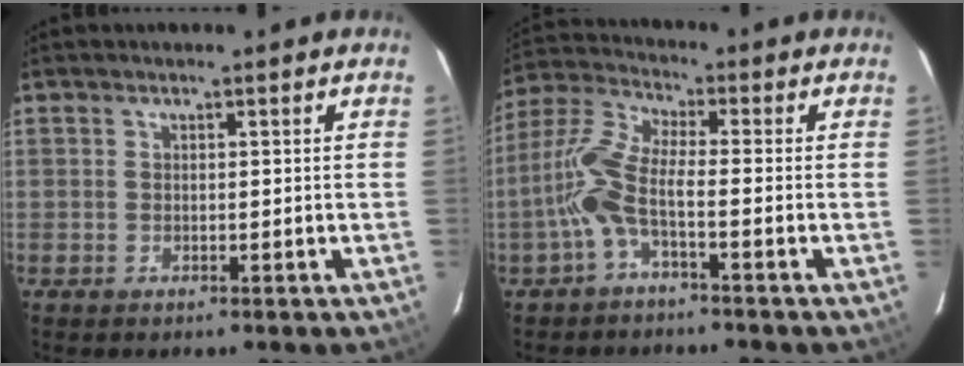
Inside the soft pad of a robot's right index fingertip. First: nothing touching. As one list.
[{"total": 7.7, "force": [-2.8, 1.2, 7.1], "torque": [-0.173, 0.010, -0.059]}]